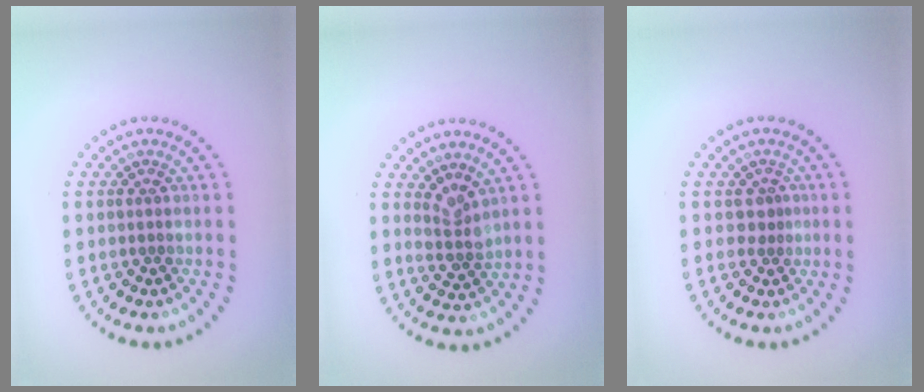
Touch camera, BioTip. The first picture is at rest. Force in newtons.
{"total": 2.1, "press": 1.7, "slide": 1.3}
{"total": 1.0, "press": 0.6, "slide": 0.8}